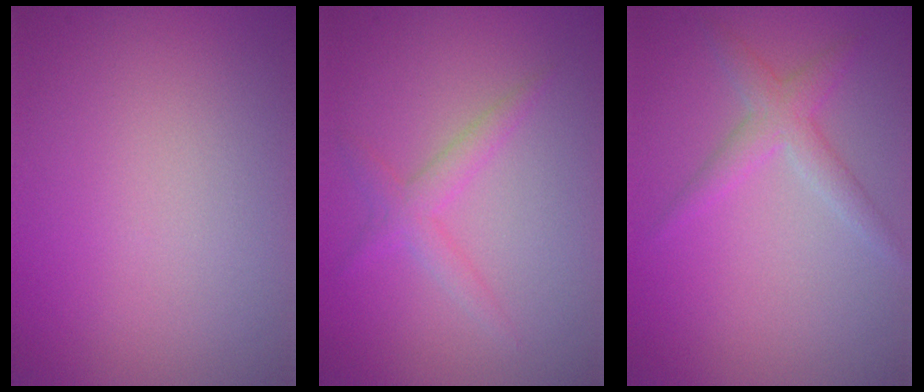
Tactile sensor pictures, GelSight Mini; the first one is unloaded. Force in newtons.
{"total": 1.9, "press": 1.9, "slide": 0.0}
{"total": 2.4, "press": 2.4, "slide": 0.0}